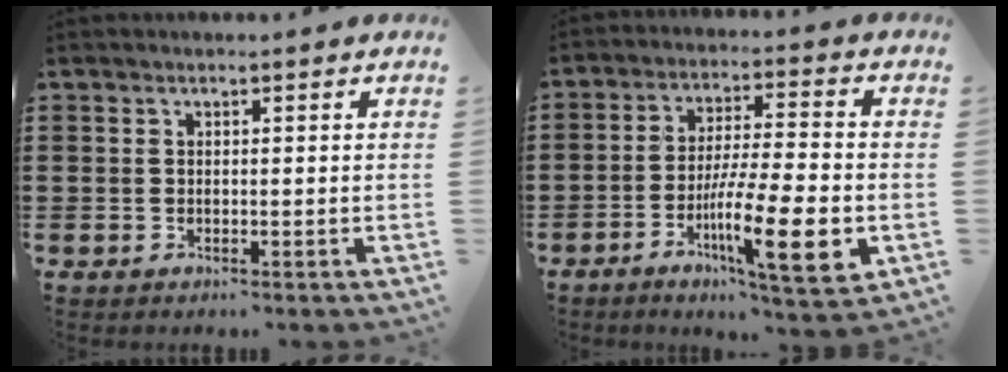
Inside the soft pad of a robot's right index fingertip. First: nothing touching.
{"total": 14.6, "force": [-5.1, 2.2, 13.5], "torque": [-0.250, -0.009, -0.087]}